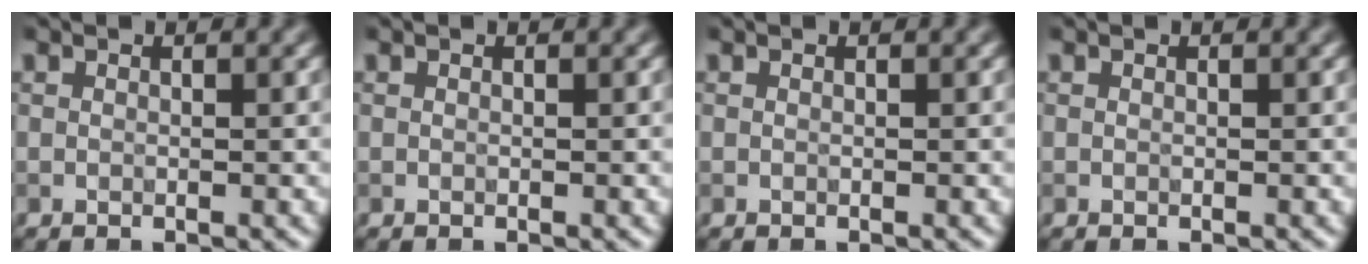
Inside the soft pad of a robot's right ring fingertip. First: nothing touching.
{"total": 0.0}
{"total": 0.0}
{"total": 0.0}